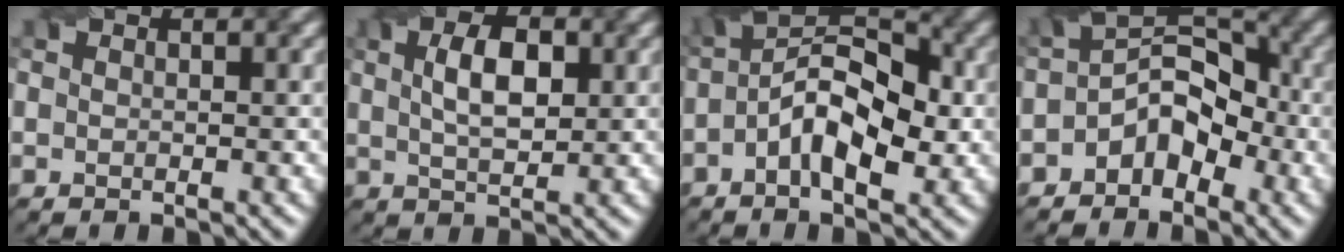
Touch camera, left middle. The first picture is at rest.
{"total": 4.5, "force": [1.1, 2.1, 3.8], "torque": [-0.074, 0.005, 0.019]}
{"total": 8.0, "force": [-1.0, 4.1, 6.8], "torque": [-0.115, 0.021, -0.026]}
{"total": 5.2, "force": [-2.2, 3.5, 3.1], "torque": [-0.035, 0.009, -0.046]}